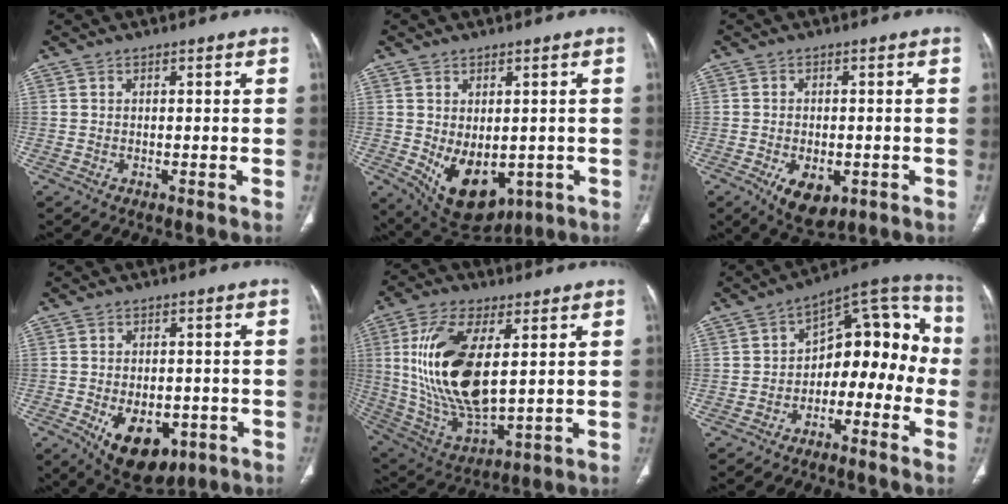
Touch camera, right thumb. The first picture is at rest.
{"total": 12.3, "force": [-2.6, 7.9, 9.0], "torque": [-0.119, -0.008, -0.009]}
{"total": 7.7, "force": [-3.0, 4.4, 5.5], "torque": [-0.080, 0.001, -0.035]}
{"total": 12.1, "force": [-4.8, 7.3, 8.5], "torque": [-0.104, 0.006, -0.053]}
{"total": 20.5, "force": [3.6, 9.4, 17.9], "torque": [-0.358, -0.022, 0.079]}
{"total": 15.4, "force": [-4.2, 9.9, 11.1], "torque": [-0.101, 0.090, -0.067]}